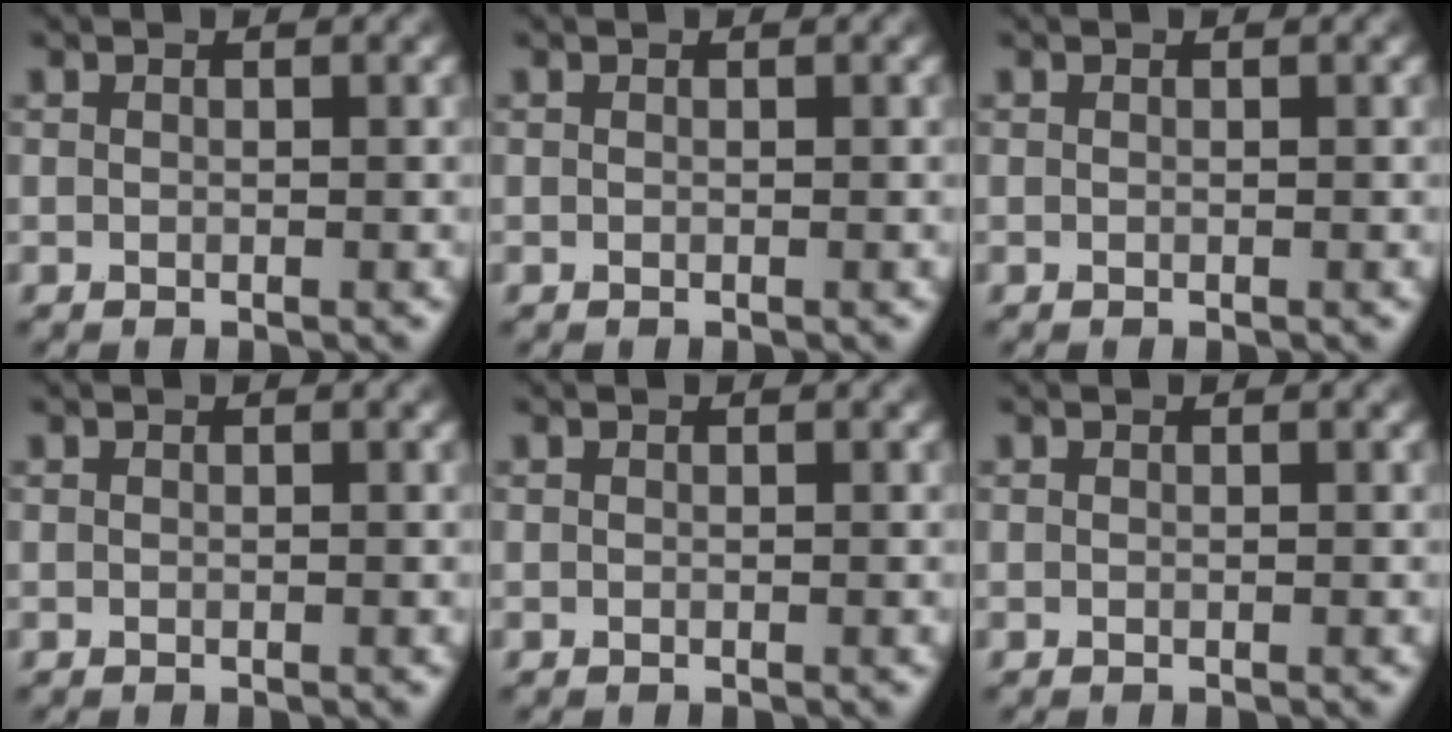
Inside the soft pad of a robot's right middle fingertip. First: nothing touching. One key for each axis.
{"total": 0.0}
{"total": 0.0}
{"total": 0.0}
{"total": 0.0}
{"total": 0.0}